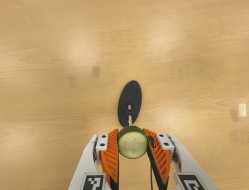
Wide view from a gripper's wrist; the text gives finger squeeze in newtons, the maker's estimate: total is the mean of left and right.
{"total": 10.3, "left": 9.6, "right": 11.0}